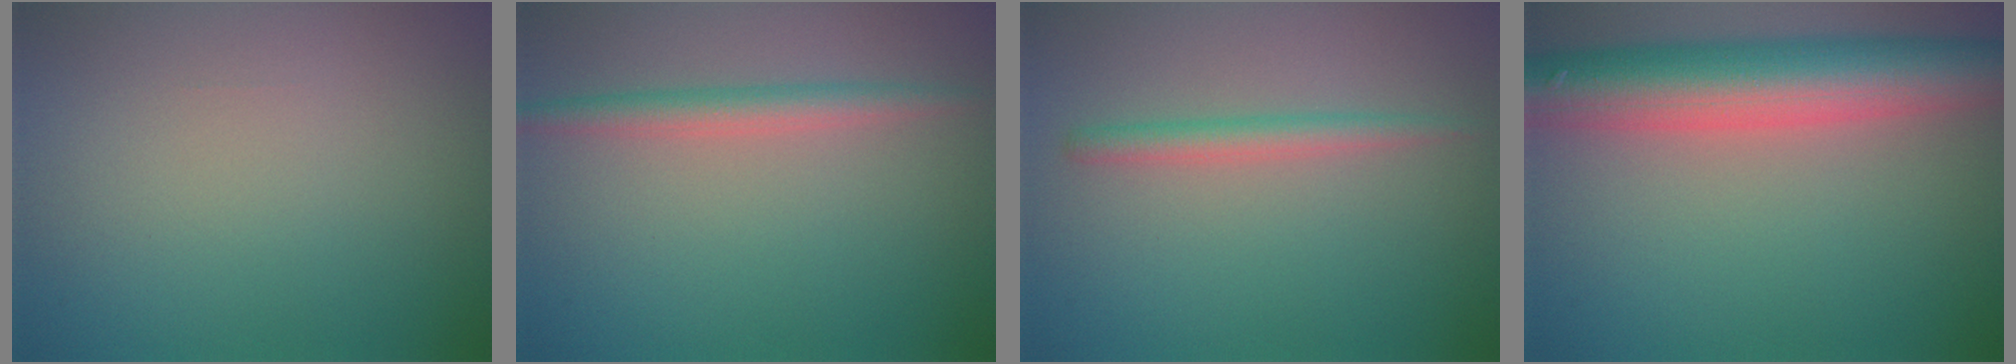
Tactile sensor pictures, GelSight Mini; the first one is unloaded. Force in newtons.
{"total": 2.2, "press": 2.2, "slide": 0.0}
{"total": 1.8, "press": 1.8, "slide": 0.1}
{"total": 8.9, "press": 8.9, "slide": 0.5}